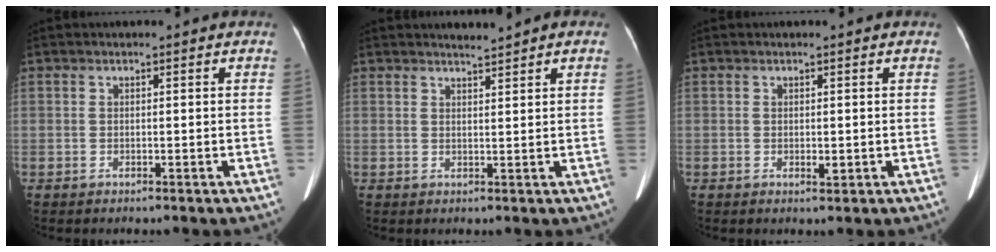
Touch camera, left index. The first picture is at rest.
{"total": 1.7, "force": [1.6, -0.4, 0.3], "torque": [-0.005, 0.002, 0.031]}
{"total": 1.1, "force": [0.3, 0.5, 0.9], "torque": [-0.013, -0.003, 0.008]}